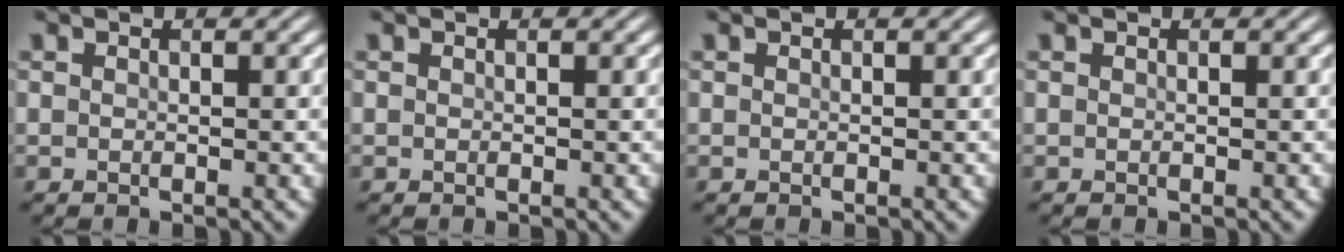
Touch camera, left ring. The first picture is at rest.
{"total": 0.0}
{"total": 0.0}
{"total": 0.0}